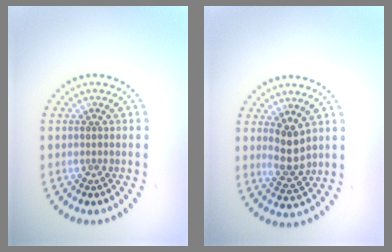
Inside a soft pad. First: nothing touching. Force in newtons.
{"total": 2.8, "press": 2.6, "slide": 1.0}